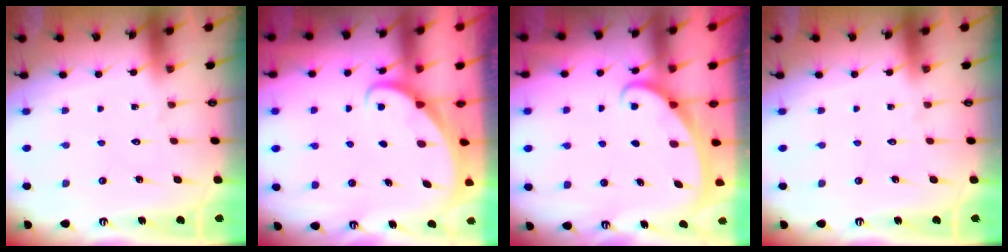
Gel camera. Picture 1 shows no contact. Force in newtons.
{"total": 1.6, "press": 1.6, "slide": 0.0}
{"total": 2.2, "press": 2.2, "slide": 0.3}
{"total": 0.0}